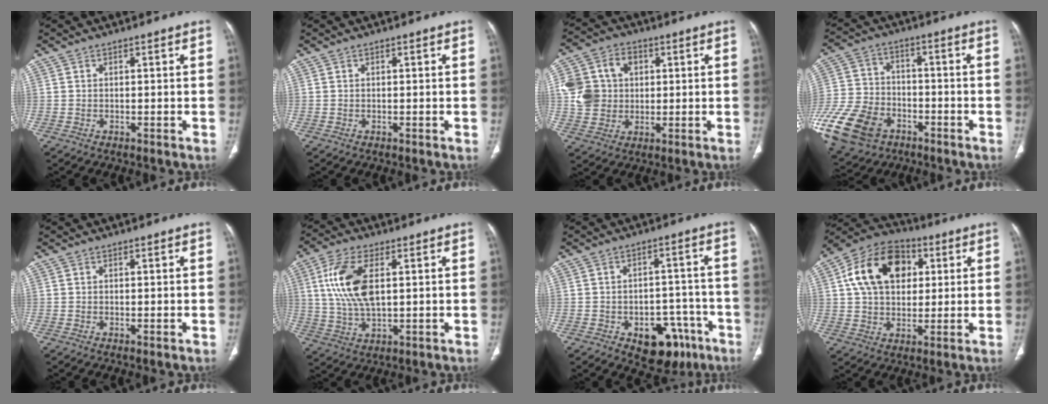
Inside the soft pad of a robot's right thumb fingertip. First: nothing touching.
{"total": 0.0}
{"total": 12.3, "force": [1.6, 10.5, 6.2], "torque": [-0.102, 0.012, 0.029]}
{"total": 20.8, "force": [-9.9, 14.5, 11.2], "torque": [-0.268, 0.023, -0.174]}
{"total": 0.0}
{"total": 12.1, "force": [2.7, 5.9, 10.2], "torque": [-0.216, -0.003, 0.056]}
{"total": 11.9, "force": [-6.2, 7.3, 7.0], "torque": [-0.053, 0.045, -0.076]}
{"total": 16.7, "force": [4.4, 11.9, 10.9], "torque": [-0.167, 0.010, 0.069]}